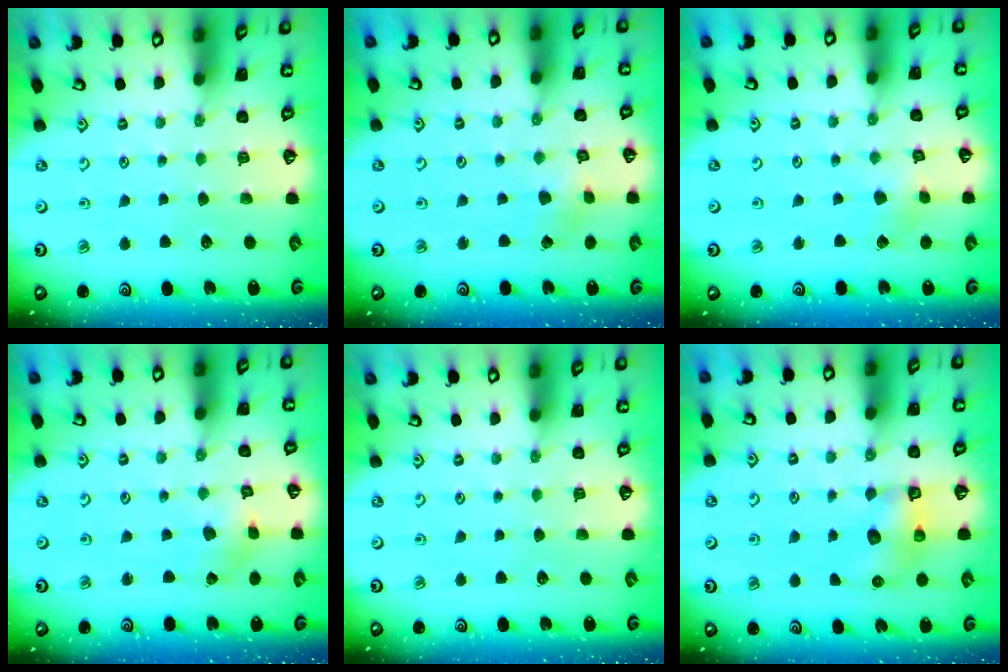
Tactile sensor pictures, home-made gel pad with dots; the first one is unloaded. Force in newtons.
{"total": 2.6, "press": 2.6, "slide": 0.3}
{"total": 2.7, "press": 2.7, "slide": 0.3}
{"total": 1.4, "press": 1.4, "slide": 0.2}
{"total": 0.0}
{"total": 6.7, "press": 6.7, "slide": 0.1}